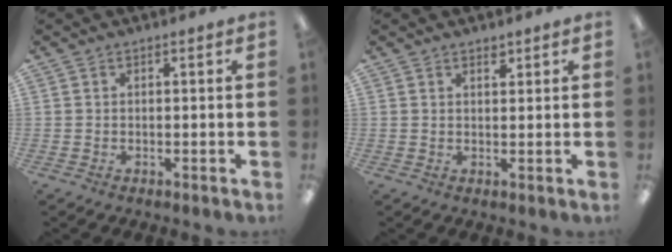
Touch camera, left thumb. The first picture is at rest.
{"total": 1.8, "force": [1.5, 0.7, 0.6], "torque": [0.002, -0.007, 0.024]}